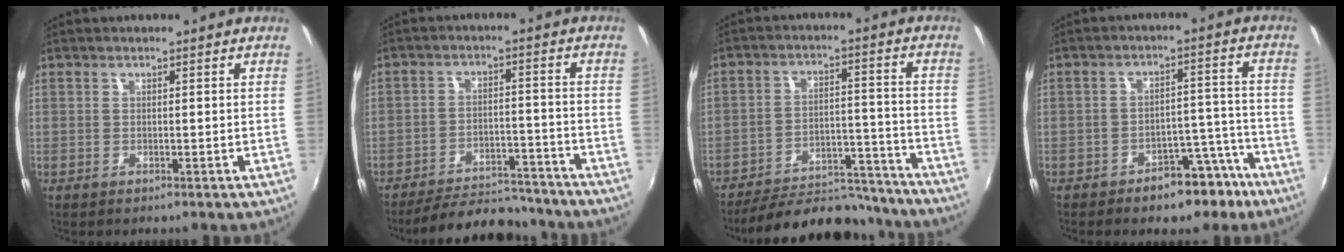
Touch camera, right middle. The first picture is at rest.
{"total": 13.8, "force": [-12.6, 3.7, 4.2], "torque": [-0.094, 0.016, -0.172]}
{"total": 19.1, "force": [-17.6, 5.4, 5.3], "torque": [-0.099, 0.033, -0.230]}
{"total": 8.4, "force": [-6.2, 4.4, 3.6], "torque": [-0.051, 0.039, -0.067]}